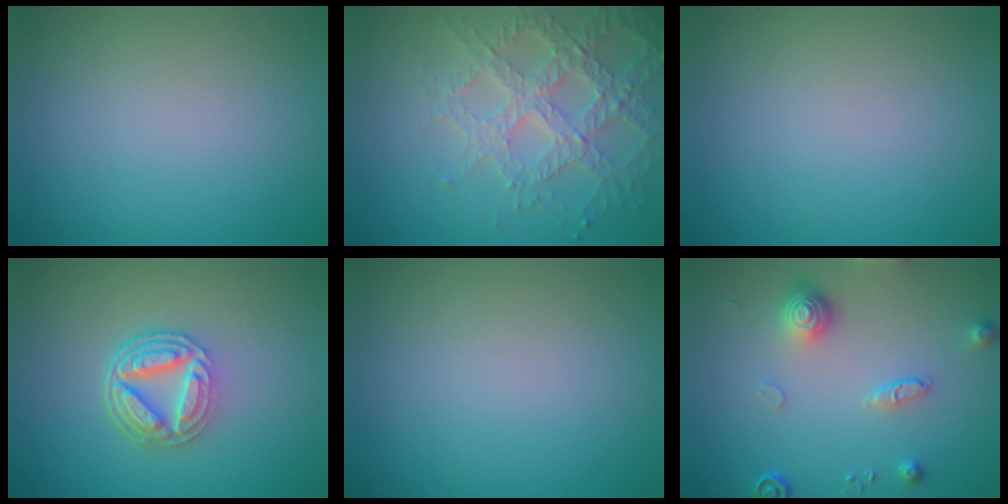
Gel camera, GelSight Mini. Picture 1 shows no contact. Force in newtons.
{"total": 5.1, "press": 4.4, "slide": 2.5}
{"total": 0.0}
{"total": 5.0, "press": 3.7, "slide": 3.3}
{"total": 0.0}
{"total": 3.2, "press": 2.8, "slide": 1.4}